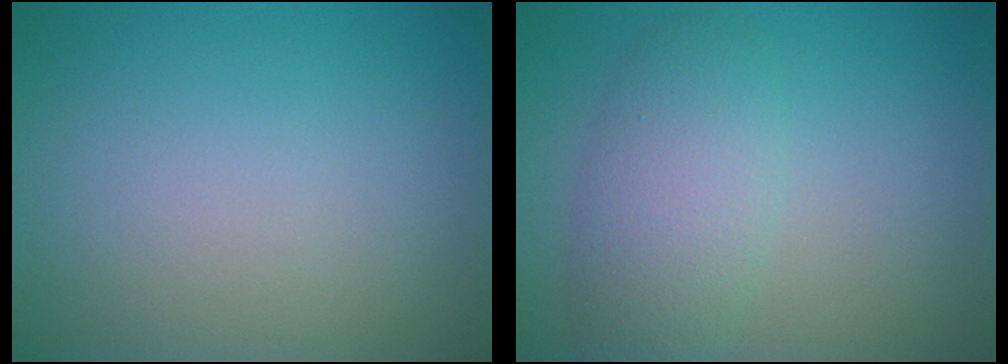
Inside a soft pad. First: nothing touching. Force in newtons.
{"total": 4.1, "press": 4.1, "slide": 0.2}